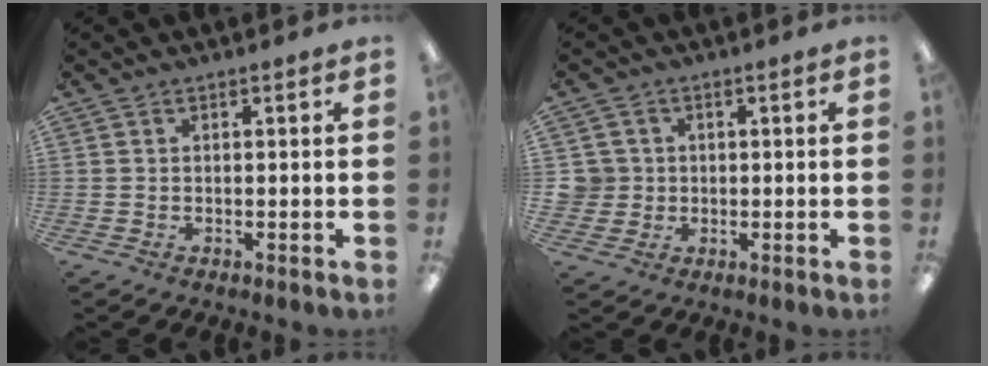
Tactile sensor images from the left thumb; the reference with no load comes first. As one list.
[{"total": 4.7, "force": [0.5, 4.6, 0.6], "torque": [-0.014, 0.009, 0.011]}]